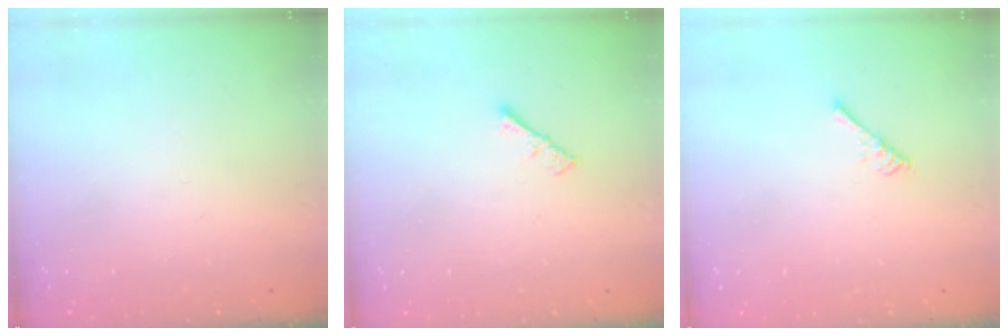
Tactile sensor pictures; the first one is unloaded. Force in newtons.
{"total": 1.1, "press": 1.1, "slide": 0.4}
{"total": 2.7, "press": 2.6, "slide": 0.5}